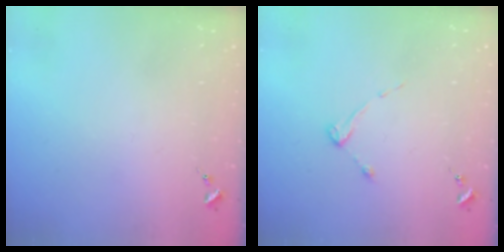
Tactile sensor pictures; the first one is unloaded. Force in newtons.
{"total": 3.0, "press": 3.0, "slide": 0.4}